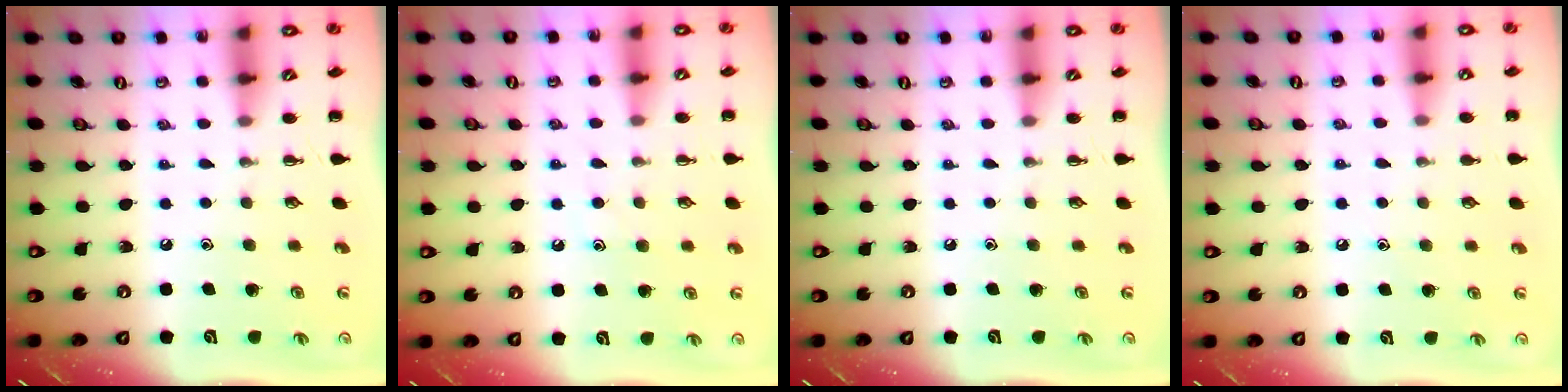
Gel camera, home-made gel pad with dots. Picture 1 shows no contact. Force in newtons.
{"total": 6.4, "press": 6.3, "slide": 1.1}
{"total": 0.0}
{"total": 6.2, "press": 5.9, "slide": 1.9}